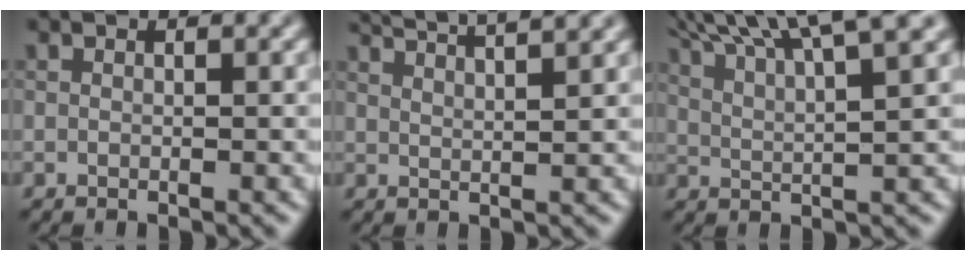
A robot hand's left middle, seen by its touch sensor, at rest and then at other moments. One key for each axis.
{"total": 7.4, "fx": 5.9, "fy": 2.0, "fz": 4.0, "tx": -0.036, "ty": 0.040, "tz": 0.053}
{"total": 9.6, "fx": 7.2, "fy": 2.1, "fz": 6.0, "tx": -0.085, "ty": 0.036, "tz": 0.078}